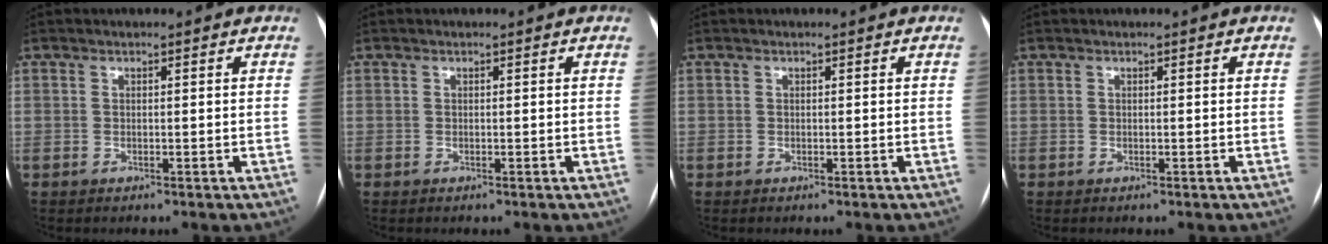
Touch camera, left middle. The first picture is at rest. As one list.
[{"total": 0.0}, {"total": 0.0}, {"total": 0.0}]